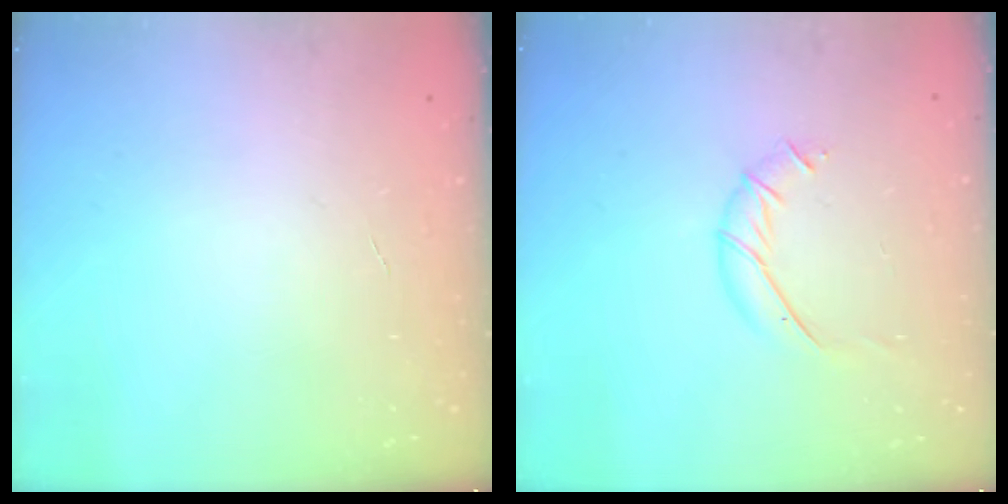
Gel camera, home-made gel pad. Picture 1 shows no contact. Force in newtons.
{"total": 7.0, "press": 7.0, "slide": 0.5}